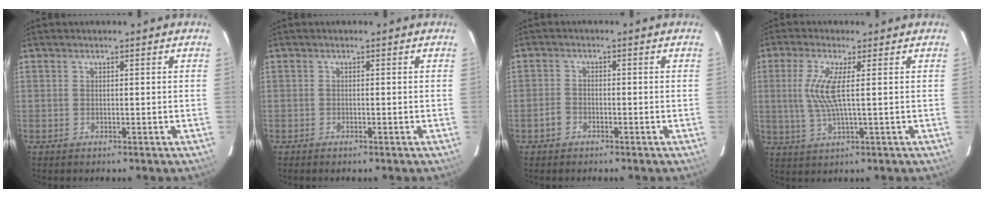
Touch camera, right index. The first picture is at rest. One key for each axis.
{"total": 0.0}
{"total": 2.2, "fx": -1.4, "fy": 1.6, "fz": 0.7, "tx": -0.018, "ty": 0.005, "tz": -0.025}
{"total": 7.0, "fx": 1.1, "fy": 0.6, "fz": 6.9, "tx": -0.148, "ty": -0.003, "tz": 0.022}